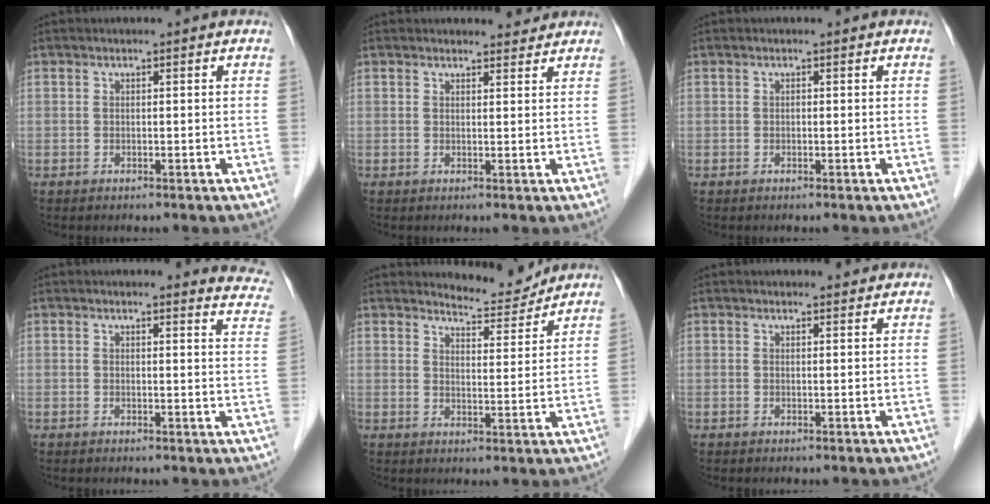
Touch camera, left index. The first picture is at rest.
{"total": 2.3, "force": [2.3, 0.5, -0.2], "torque": [-0.002, -0.005, 0.024]}
{"total": 0.0}
{"total": 7.6, "force": [7.5, 0.9, 0.8], "torque": [0.020, -0.055, 0.043]}
{"total": 5.2, "force": [5.2, 0.4, -0.2], "torque": [-0.006, -0.017, 0.073]}
{"total": 2.3, "force": [2.3, 0.5, 0.2], "torque": [-0.008, 0.002, 0.025]}